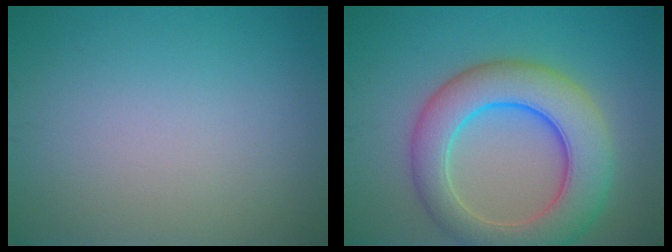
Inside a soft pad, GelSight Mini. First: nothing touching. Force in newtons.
{"total": 9.0, "press": 9.0, "slide": 0.2}